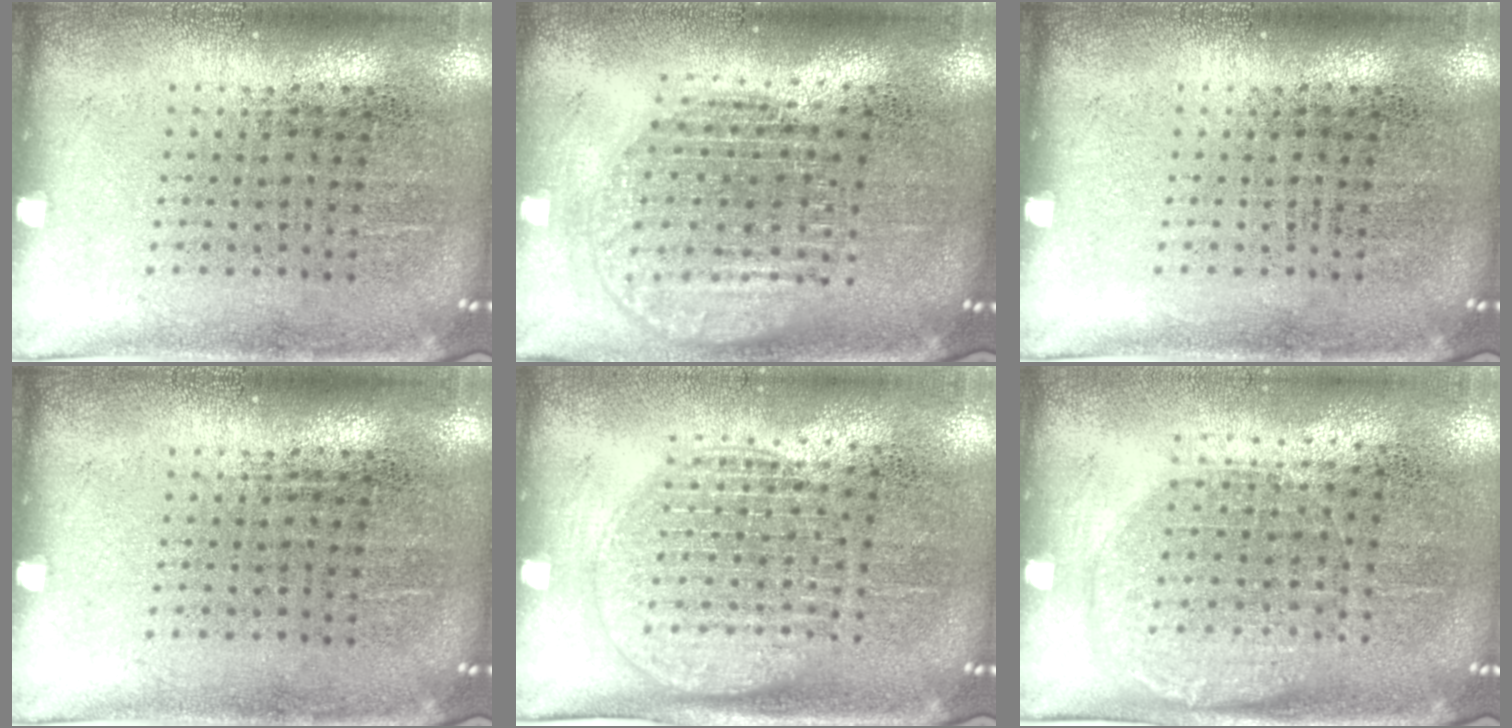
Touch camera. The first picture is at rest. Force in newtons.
{"total": 1.8, "press": 1.5, "slide": 0.9}
{"total": 0.0}
{"total": 0.0}
{"total": 1.6, "press": 1.4, "slide": 0.8}
{"total": 1.3, "press": 1.1, "slide": 0.6}